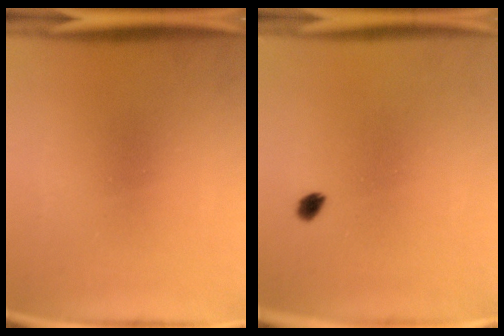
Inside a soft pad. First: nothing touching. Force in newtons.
{"total": 1.7}